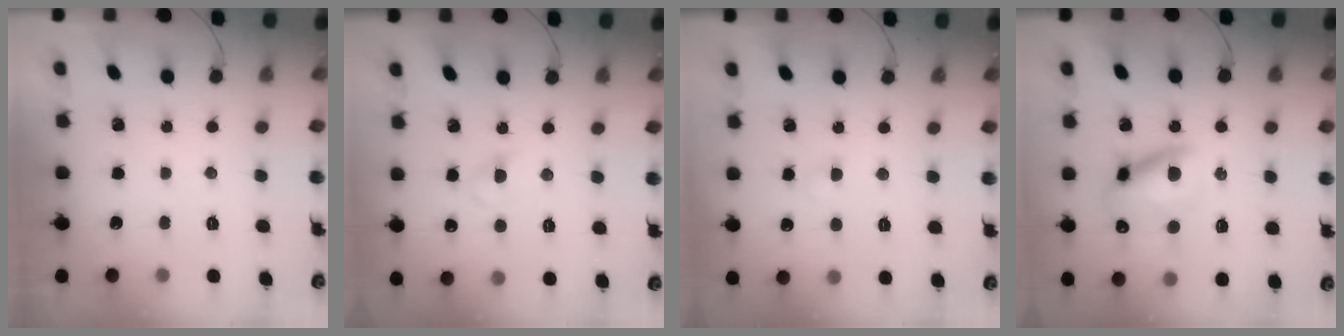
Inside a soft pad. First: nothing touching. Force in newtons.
{"total": 2.9, "press": 2.7, "slide": 1.2}
{"total": 2.3, "press": 2.2, "slide": 0.9}
{"total": 11.5, "press": 11.1, "slide": 2.7}